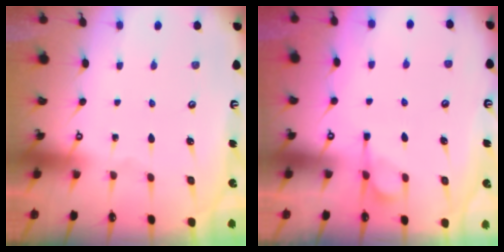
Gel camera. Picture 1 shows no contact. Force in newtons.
{"total": 1.9, "press": 1.6, "slide": 1.1}